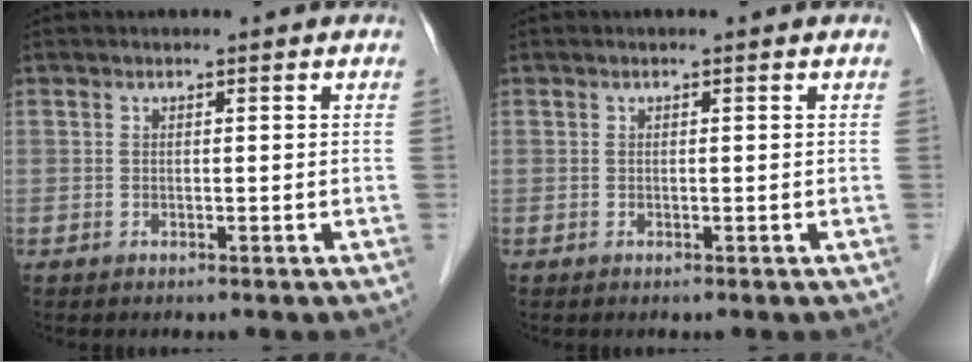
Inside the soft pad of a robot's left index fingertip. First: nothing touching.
{"total": 0.0}